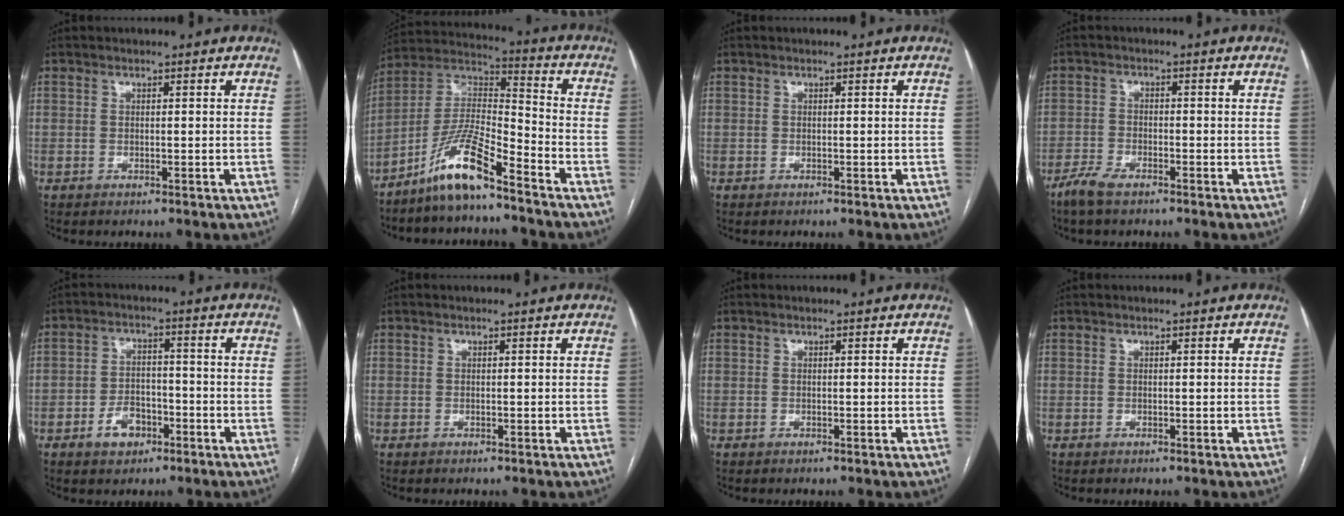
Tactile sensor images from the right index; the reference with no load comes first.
{"total": 11.5, "force": [-8.2, 1.1, 8.0], "torque": [-0.169, 0.006, -0.159]}
{"total": 0.0}
{"total": 4.0, "force": [-3.2, 1.0, 2.3], "torque": [-0.055, -0.005, -0.062]}
{"total": 5.3, "force": [-2.7, 3.6, 2.8], "torque": [-0.051, 0.013, -0.039]}
{"total": 0.0}
{"total": 0.0}
{"total": 0.0}